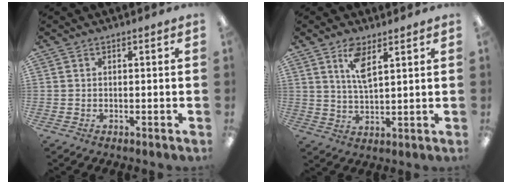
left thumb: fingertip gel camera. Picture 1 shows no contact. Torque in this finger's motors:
{"motor_torque": [-0.08, 0.08, 0.11, 0.02, 0.01]}